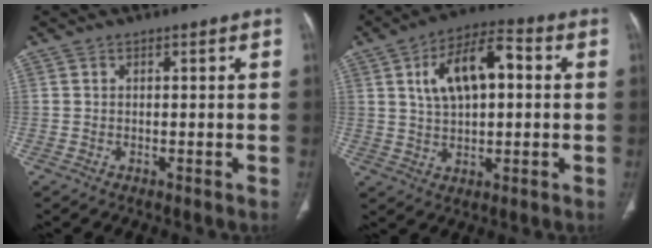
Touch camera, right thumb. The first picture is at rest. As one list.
[{"total": 12.9, "force": [2.9, 6.5, 10.7], "torque": [-0.173, 0.018, 0.043]}]